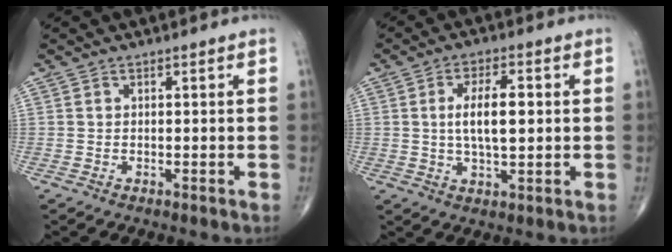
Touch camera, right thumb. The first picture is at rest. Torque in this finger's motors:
{"motor_torque": [0.62, 0.85, 0.85, 0.04, 0.01]}